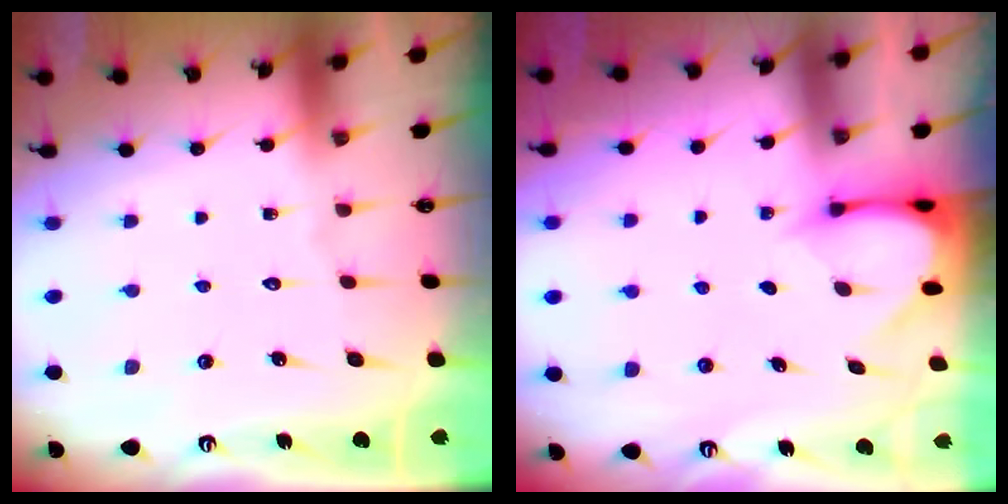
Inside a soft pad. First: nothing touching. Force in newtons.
{"total": 3.5, "press": 3.5, "slide": 0.2}